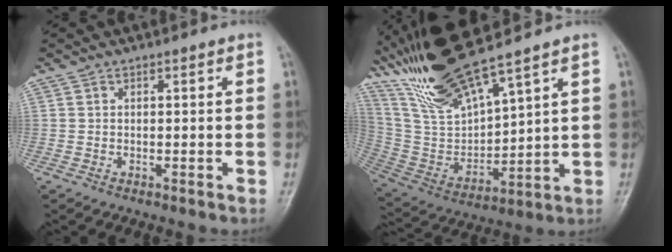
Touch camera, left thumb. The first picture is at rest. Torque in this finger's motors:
{"motor_torque": [0.99, -0.81, 1.45, -1.32, 0.48]}